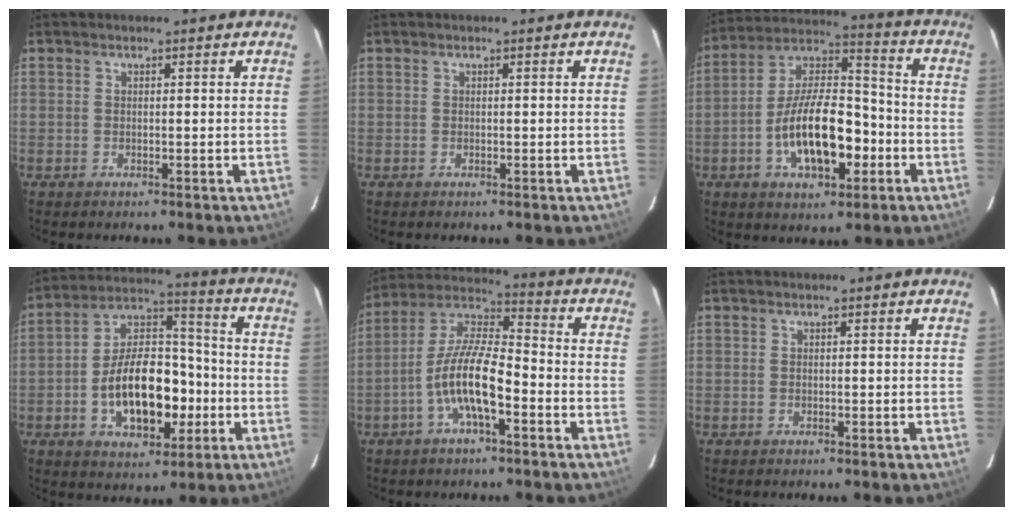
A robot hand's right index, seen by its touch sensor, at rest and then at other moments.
{"total": 0.0}
{"total": 16.8, "force": [-5.4, 7.8, 13.8], "torque": [-0.258, 0.013, -0.087]}
{"total": 16.8, "force": [-4.6, 9.5, 13.1], "torque": [-0.240, 0.027, -0.063]}
{"total": 11.8, "force": [-4.7, 3.5, 10.2], "torque": [-0.210, 0.003, -0.091]}
{"total": 0.0}